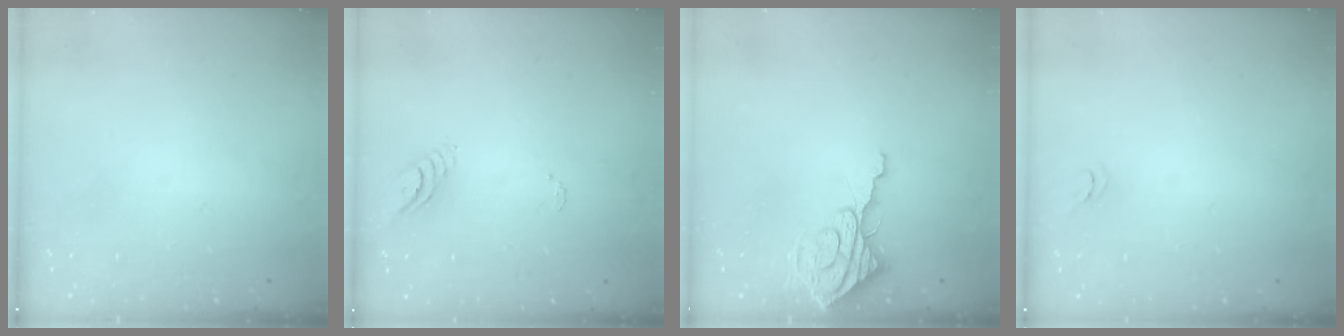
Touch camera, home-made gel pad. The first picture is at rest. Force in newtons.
{"total": 3.7, "press": 3.6, "slide": 0.3}
{"total": 9.0, "press": 8.9, "slide": 1.1}
{"total": 3.2, "press": 3.2, "slide": 0.3}